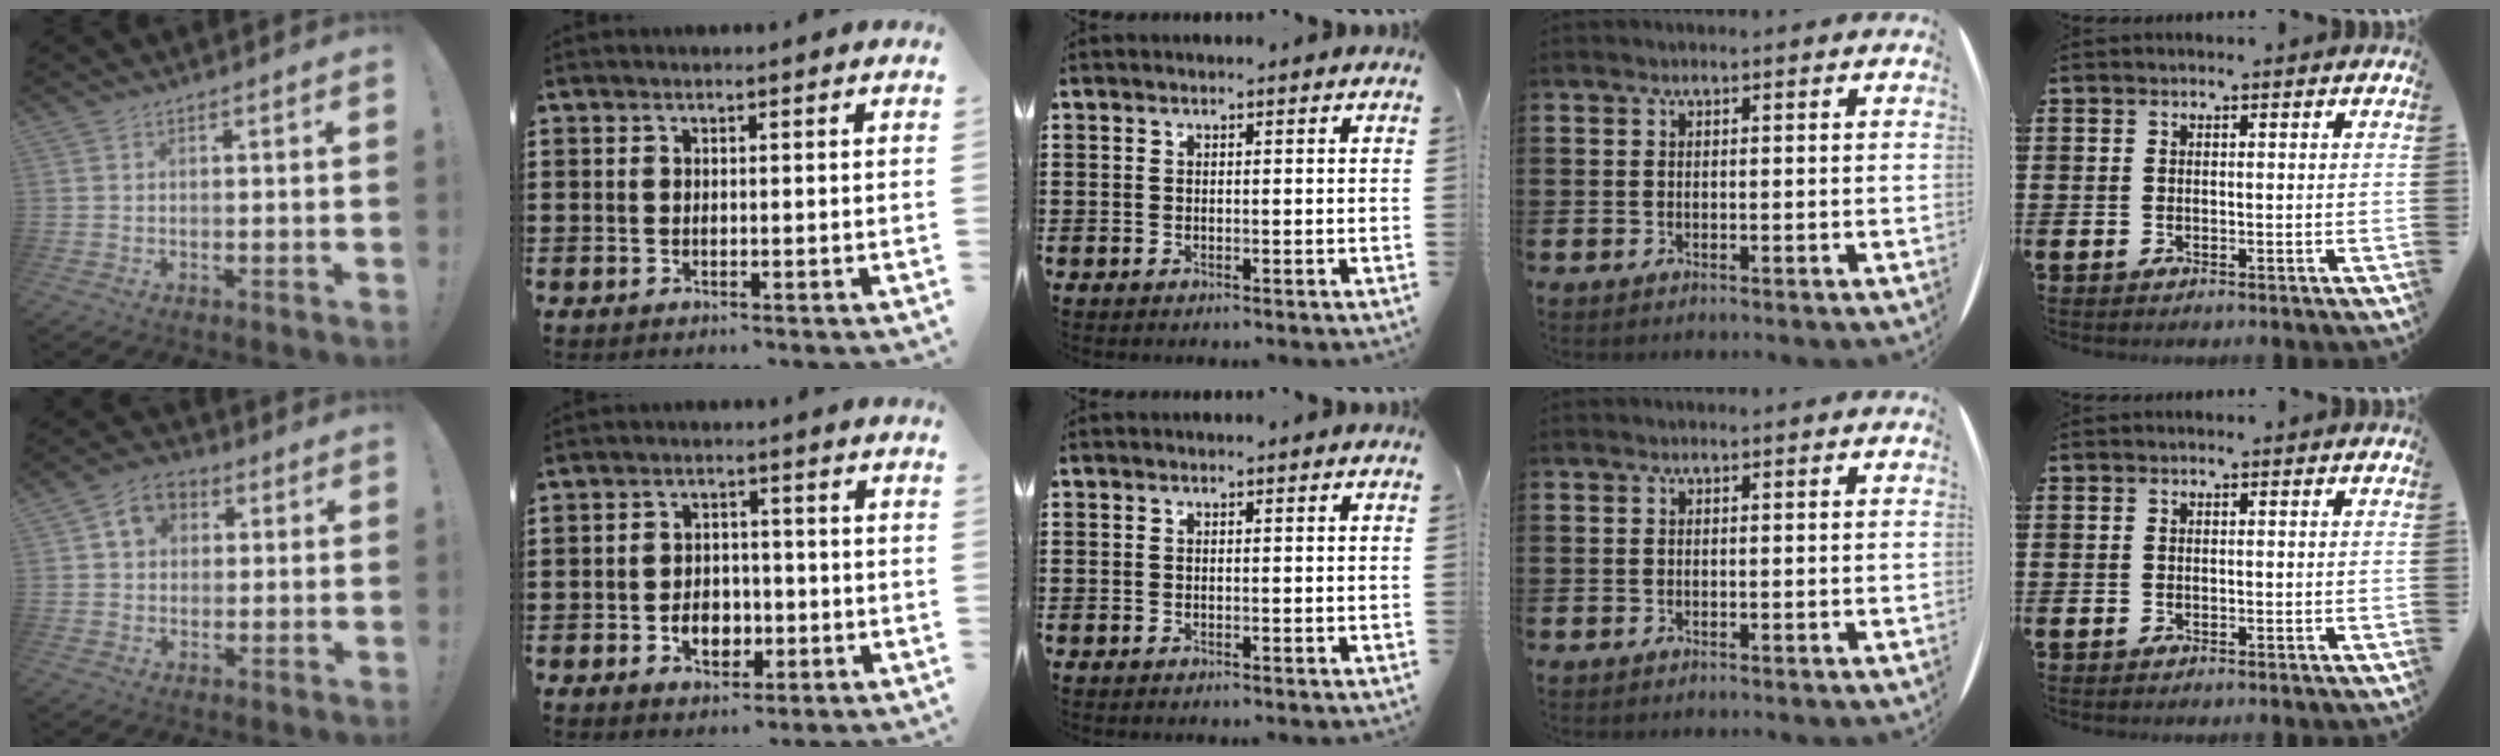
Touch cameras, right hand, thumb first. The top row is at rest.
{"thumb": {"total": 7.4, "force": [2.3, 5.9, 3.7], "torque": [-0.060, 0.008, 0.045]}, "index": {"total": 4.5, "force": [-1.5, 3.1, 2.8], "torque": [-0.041, -0.004, -0.030]}}